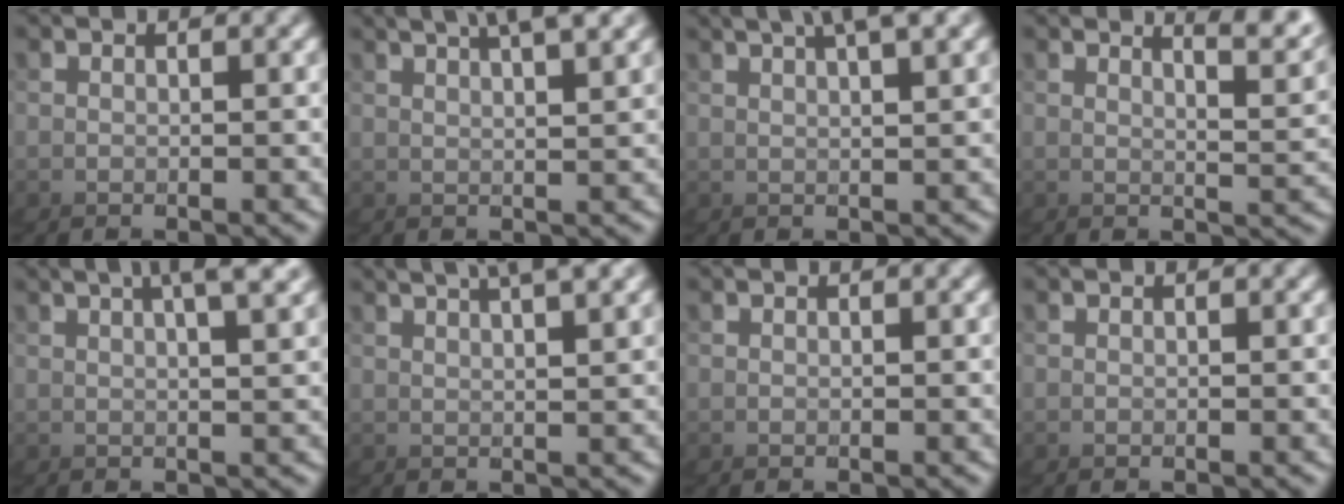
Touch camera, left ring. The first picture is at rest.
{"total": 3.3, "force": [2.6, -2.0, 0.5], "torque": [-0.021, 0.020, 0.035]}
{"total": 2.7, "force": [1.8, -1.8, 0.8], "torque": [-0.026, 0.017, 0.025]}
{"total": 4.7, "force": [3.7, -2.8, -0.3], "torque": [0.000, 0.029, 0.049]}
{"total": 3.1, "force": [2.0, -2.1, 0.9], "torque": [-0.022, 0.025, 0.024]}
{"total": 3.0, "force": [2.3, -1.7, 0.8], "torque": [-0.025, 0.017, 0.032]}
{"total": 0.0}
{"total": 0.0}